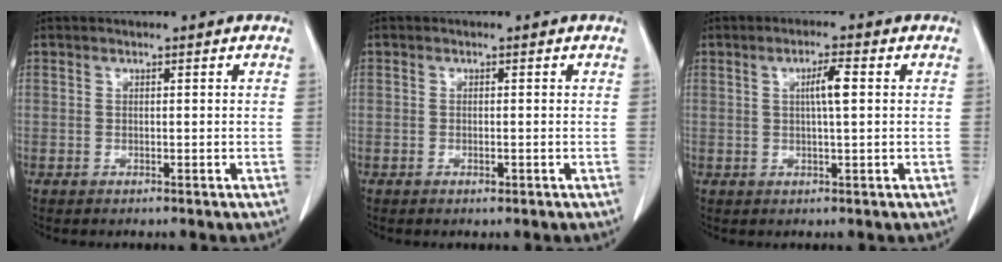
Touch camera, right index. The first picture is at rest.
{"total": 0.7, "force": [-0.3, 0.4, 0.5], "torque": [-0.007, 0.002, -0.001]}
{"total": 3.5, "force": [0.7, 0.1, 3.5], "torque": [-0.060, 0.002, 0.010]}